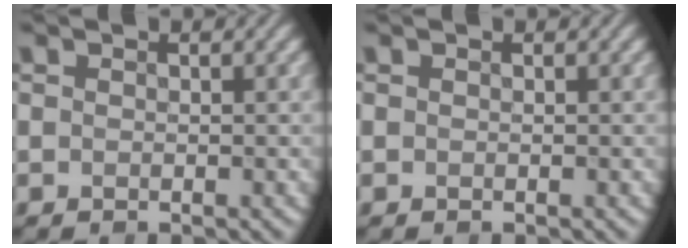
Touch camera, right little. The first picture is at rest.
{"total": 0.0}